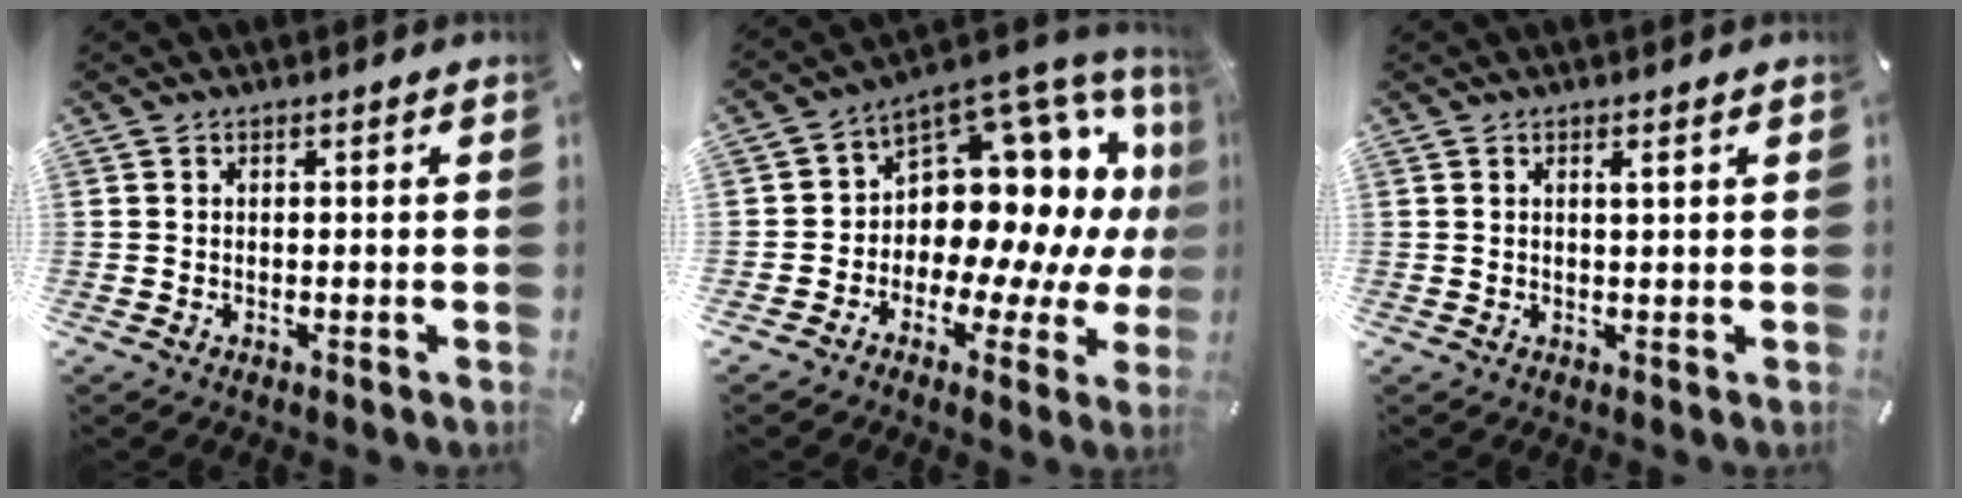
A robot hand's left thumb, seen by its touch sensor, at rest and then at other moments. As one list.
[{"total": 14.3, "force": [5.2, 9.5, 9.3], "torque": [-0.120, -0.079, 0.088]}, {"total": 1.5, "force": [0.6, 0.1, 1.3], "torque": [-0.026, 0.000, 0.010]}]